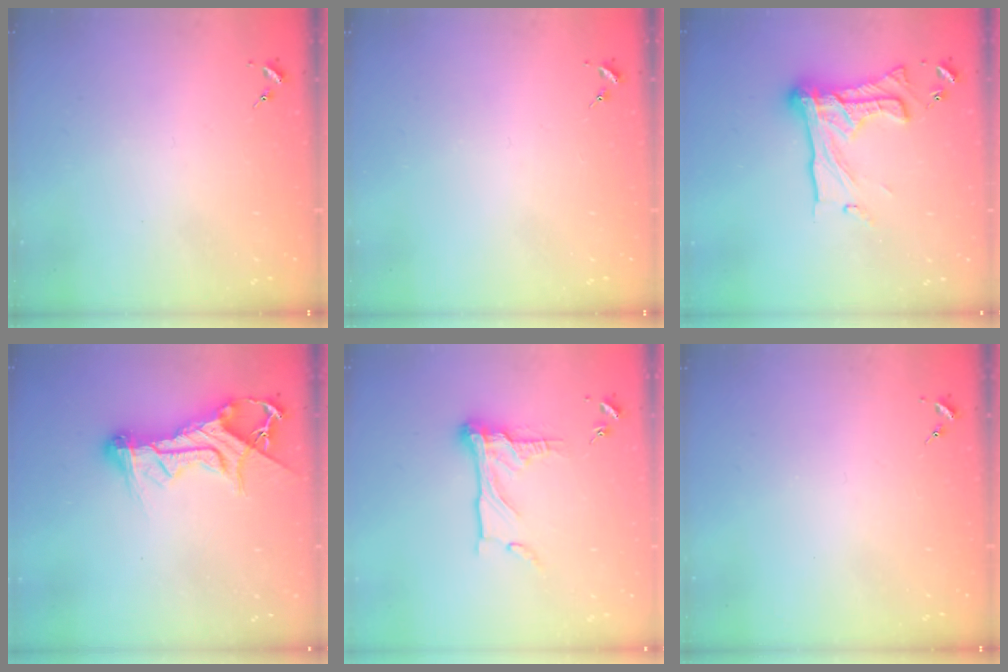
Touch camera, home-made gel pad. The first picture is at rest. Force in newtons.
{"total": 0.0}
{"total": 19.3, "press": 19.2, "slide": 0.9}
{"total": 14.2, "press": 14.1, "slide": 1.5}
{"total": 13.2, "press": 13.2, "slide": 1.4}
{"total": 0.0}